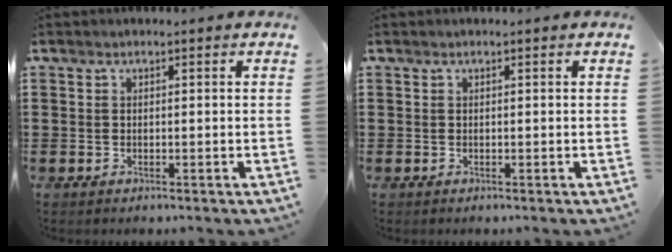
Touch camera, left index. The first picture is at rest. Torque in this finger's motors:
{"motor_torque": [0.01, -0.02, 0.00, 0.00]}